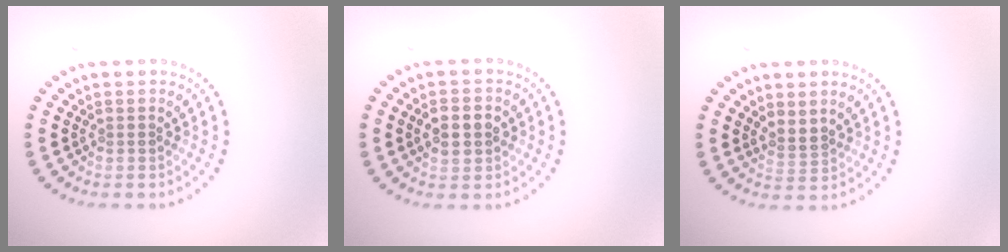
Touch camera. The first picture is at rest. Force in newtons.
{"total": 2.9, "press": 2.9, "slide": 0.1}
{"total": 1.6, "press": 1.3, "slide": 1.0}